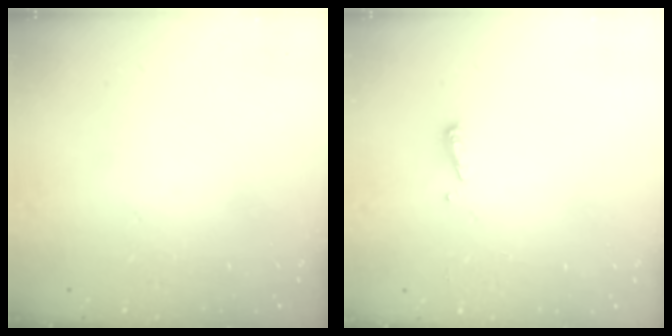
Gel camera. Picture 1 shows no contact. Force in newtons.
{"total": 3.7, "press": 3.6, "slide": 0.6}